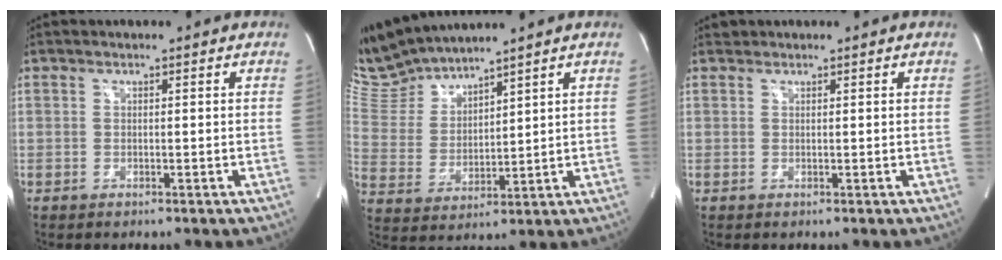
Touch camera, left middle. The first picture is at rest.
{"total": 9.4, "force": [9.3, 0.1, 1.3], "torque": [-0.054, 0.011, 0.207]}
{"total": 0.6, "force": [0.5, 0.2, -0.1], "torque": [-0.006, 0.006, 0.009]}